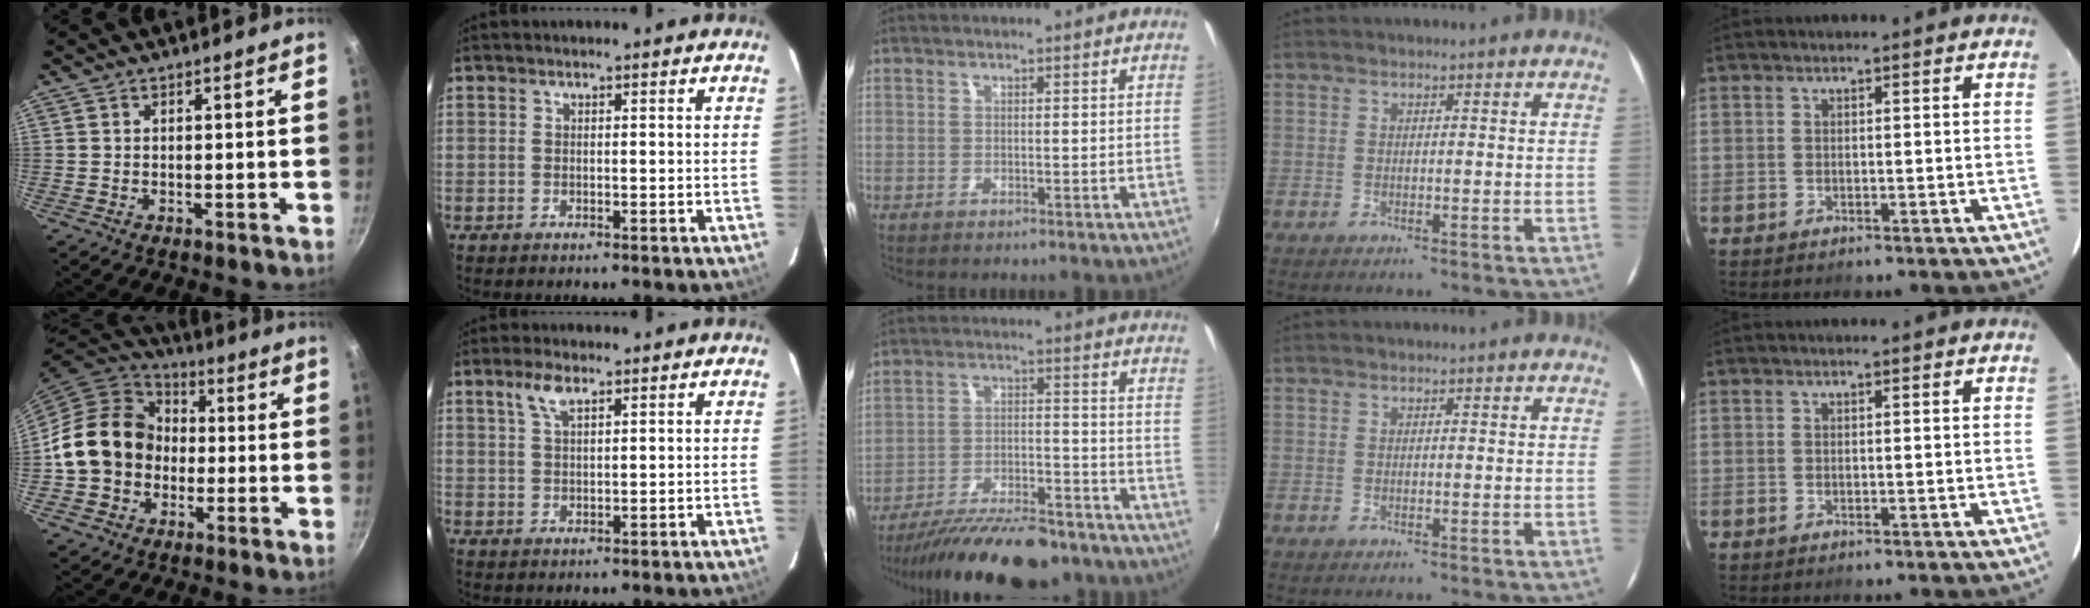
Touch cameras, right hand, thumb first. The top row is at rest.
{"thumb": {"total": 16.0, "force": [-0.9, 13.7, 8.3], "torque": [-0.115, 0.037, -0.023]}, "index": {"total": 3.8, "force": [2.3, 1.2, 2.7], "torque": [-0.052, 0.007, 0.045]}, "middle": {"total": 20.6, "force": [-17.5, 5.5, 9.5], "torque": [-0.173, -0.023, -0.252]}}